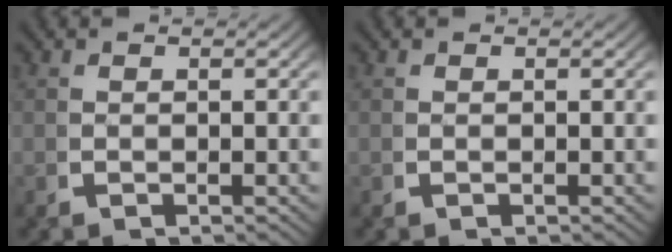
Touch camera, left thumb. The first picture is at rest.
{"total": 0.0}